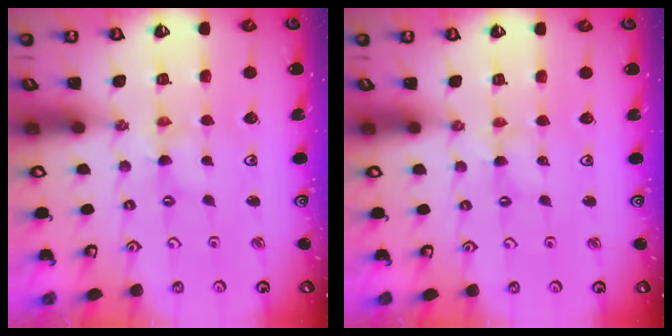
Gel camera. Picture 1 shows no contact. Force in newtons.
{"total": 1.2, "press": 1.1, "slide": 0.3}